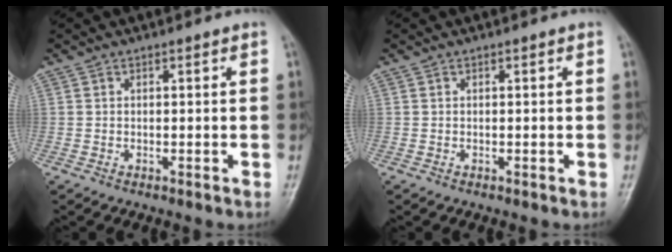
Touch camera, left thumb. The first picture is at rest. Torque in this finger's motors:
{"motor_torque": [0.00, 0.01, -0.01, -0.03, 0.00]}